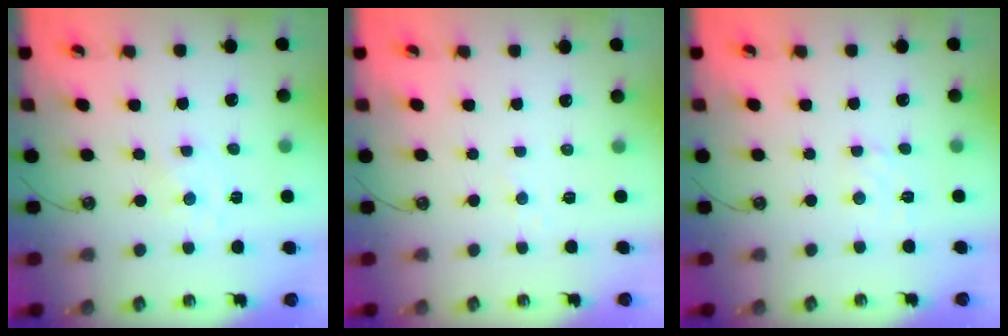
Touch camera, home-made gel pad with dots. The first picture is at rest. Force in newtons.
{"total": 3.5, "press": 3.5, "slide": 0.5}
{"total": 1.9, "press": 1.8, "slide": 0.6}